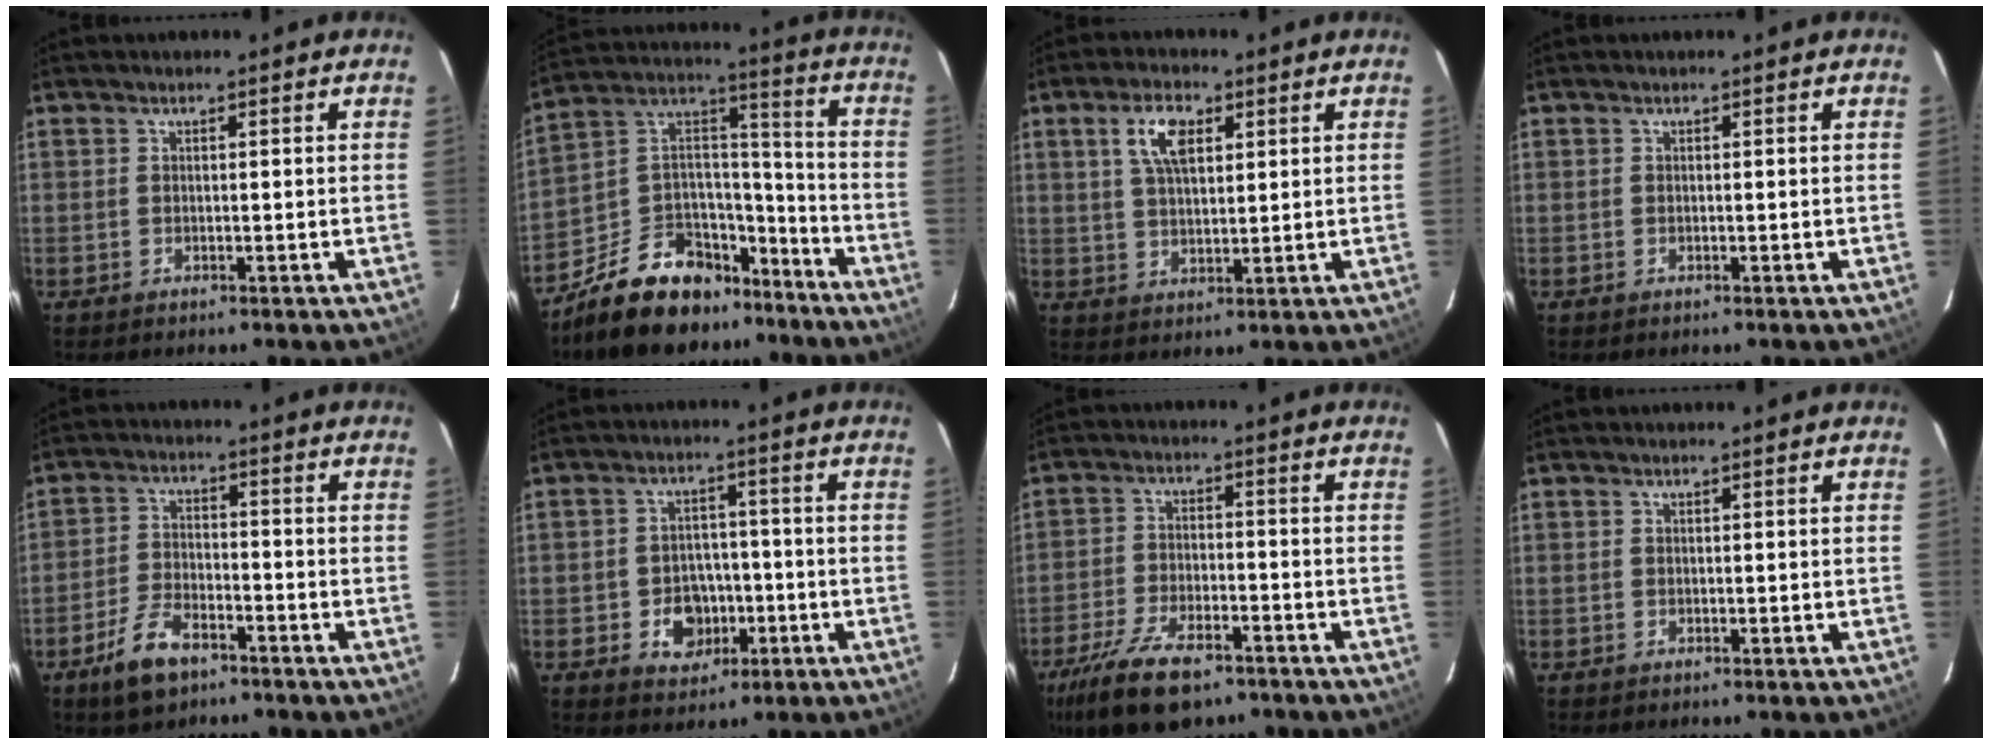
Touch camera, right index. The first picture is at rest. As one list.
[{"total": 19.4, "force": [-13.5, 11.0, 8.4], "torque": [-0.185, 0.072, -0.200]}, {"total": 7.0, "force": [2.9, 3.3, 5.5], "torque": [-0.104, 0.013, 0.055]}, {"total": 0.0}, {"total": 8.2, "force": [-5.4, 3.8, 4.8], "torque": [-0.115, -0.001, -0.100]}, {"total": 7.4, "force": [-2.7, 6.1, 3.3], "torque": [-0.079, 0.015, -0.026]}, {"total": 15.0, "force": [-10.3, 6.3, 8.9], "torque": [-0.202, -0.026, -0.180]}, {"total": 0.0}]